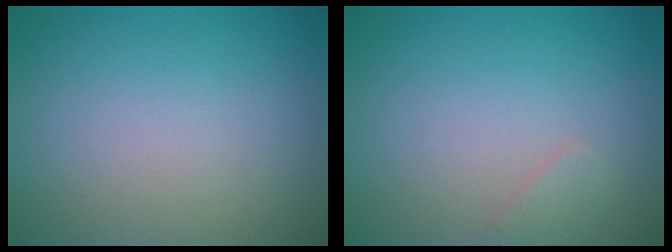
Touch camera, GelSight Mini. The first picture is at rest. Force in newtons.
{"total": 0.9, "press": 0.9, "slide": 0.1}